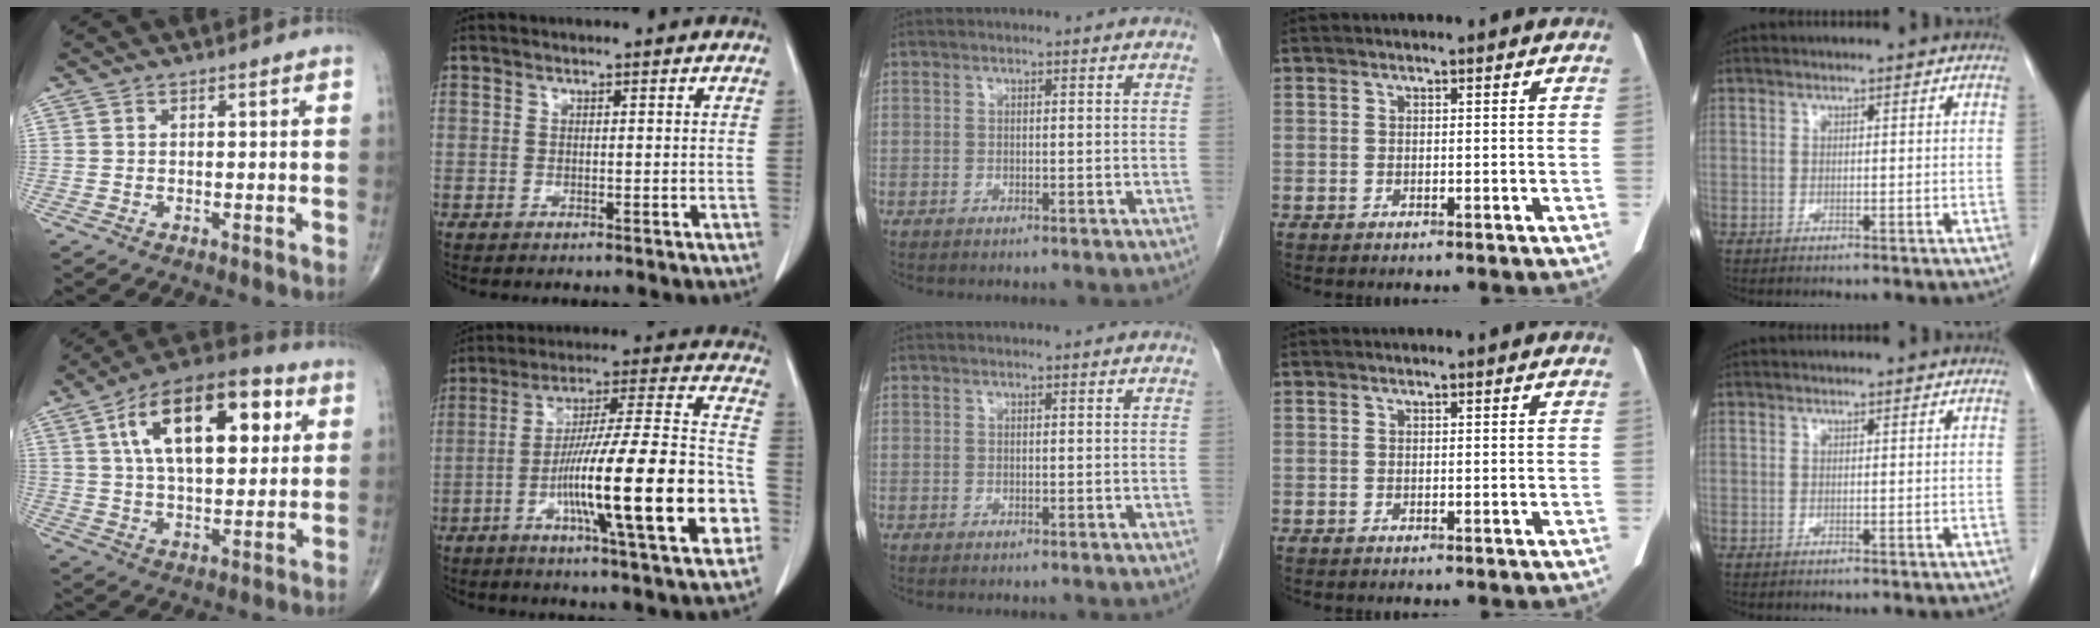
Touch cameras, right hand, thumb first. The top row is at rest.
{"thumb": {"total": 21.5, "force": [6.6, 10.7, 17.5], "torque": [-0.258, 0.006, 0.098]}, "index": {"total": 23.9, "force": [-7.0, 1.5, 22.8], "torque": [-0.334, -0.003, -0.110]}}